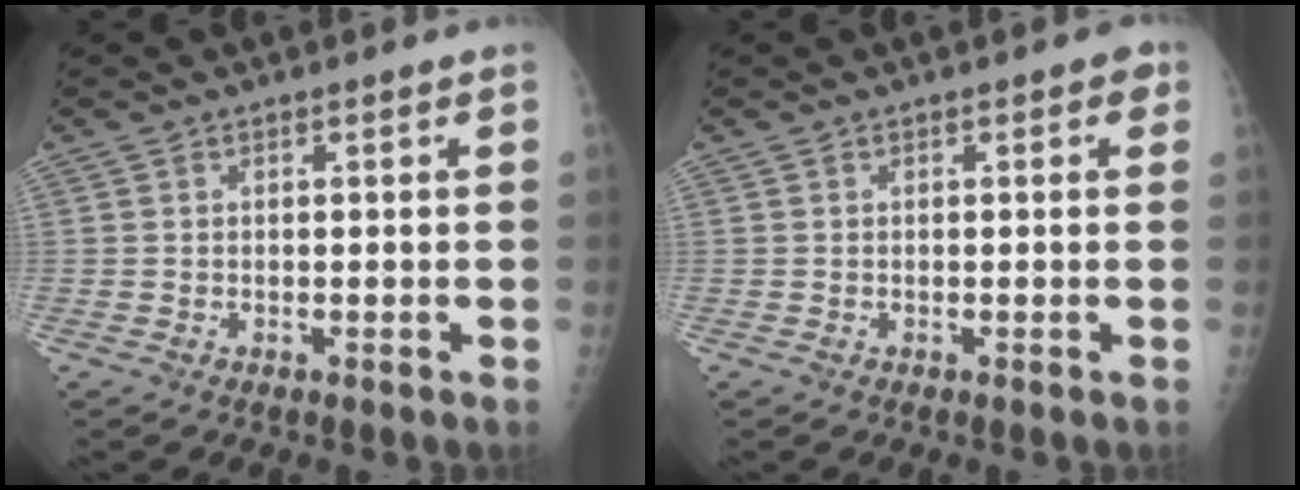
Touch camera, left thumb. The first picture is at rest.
{"total": 1.4, "force": [0.4, 0.8, 1.1], "torque": [-0.001, 0.003, 0.001]}